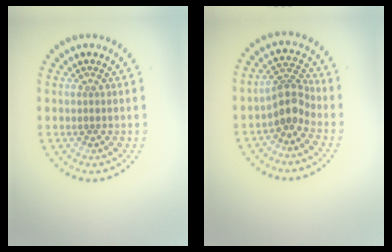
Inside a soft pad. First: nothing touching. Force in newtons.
{"total": 3.0, "press": 2.2, "slide": 2.0}